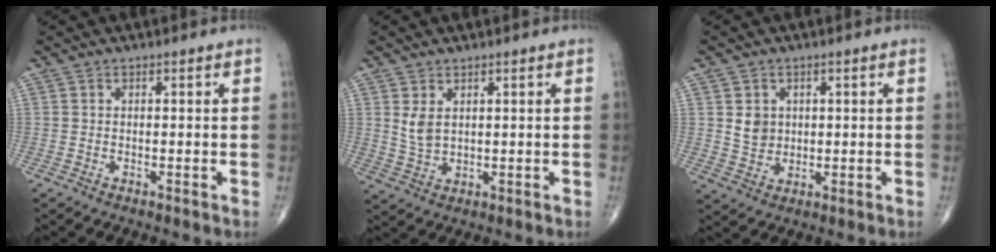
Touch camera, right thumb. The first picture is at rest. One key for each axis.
{"total": 3.7, "fx": 1.4, "fy": 2.1, "fz": 2.7, "tx": -0.052, "ty": -0.010, "tz": 0.038}
{"total": 4.4, "fx": 1.0, "fy": 3.8, "fz": 2.1, "tx": -0.019, "ty": -0.008, "tz": 0.025}